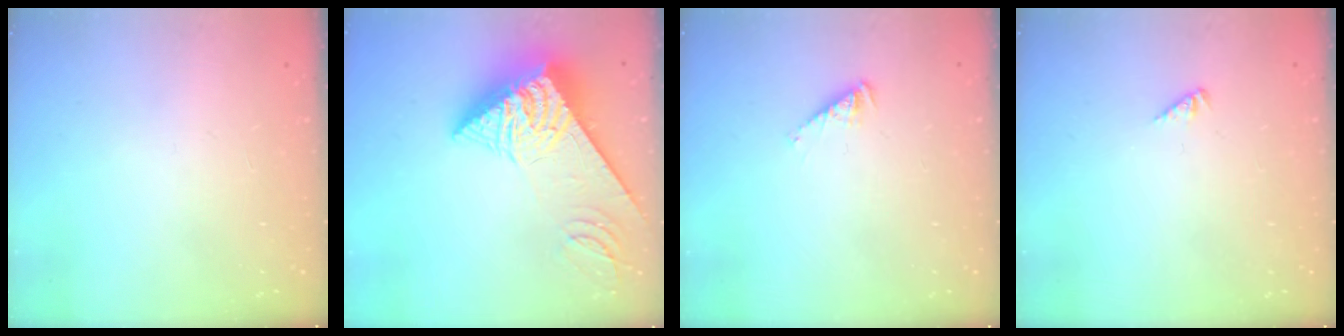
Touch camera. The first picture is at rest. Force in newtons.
{"total": 12.6, "press": 12.5, "slide": 1.5}
{"total": 1.5, "press": 1.5, "slide": 0.3}
{"total": 0.7, "press": 0.7, "slide": 0.3}